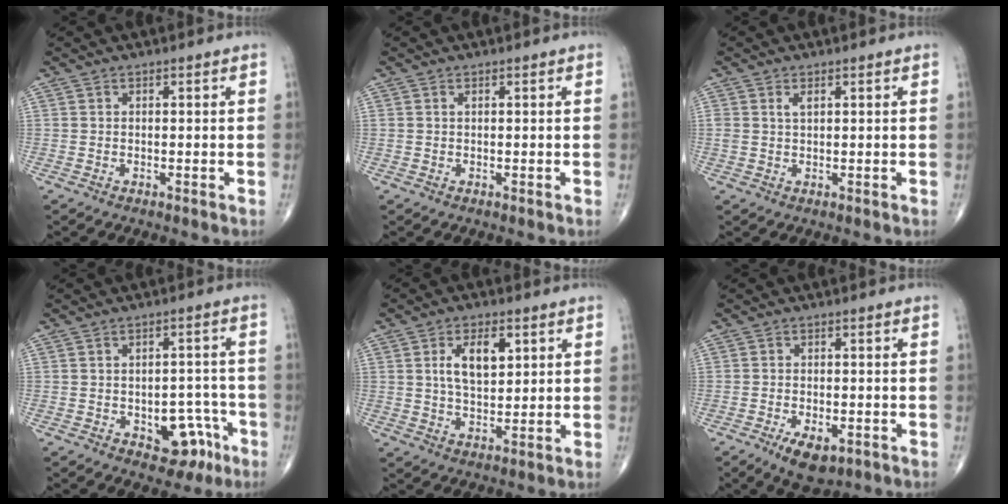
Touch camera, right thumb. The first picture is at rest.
{"total": 0.0}
{"total": 1.6, "force": [0.7, 0.8, 1.2], "torque": [-0.026, 0.005, 0.018]}
{"total": 8.4, "force": [-3.7, 5.3, 5.3], "torque": [-0.028, 0.037, -0.042]}
{"total": 7.9, "force": [2.5, 4.1, 6.4], "torque": [-0.095, -0.010, 0.045]}
{"total": 6.6, "force": [-3.2, 3.3, 4.7], "torque": [-0.070, 0.005, -0.045]}